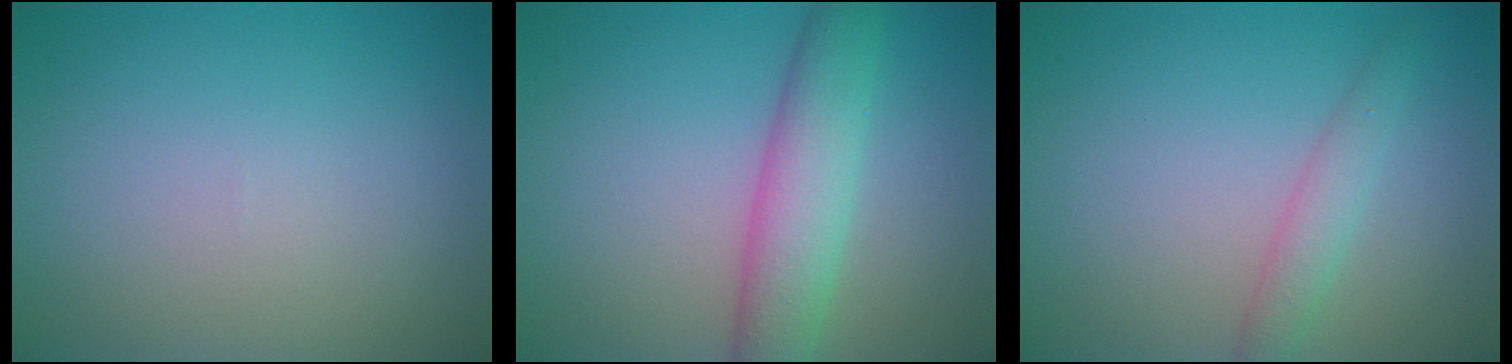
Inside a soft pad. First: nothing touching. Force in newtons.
{"total": 4.7, "press": 4.7, "slide": 0.1}
{"total": 1.9, "press": 1.9, "slide": 0.0}